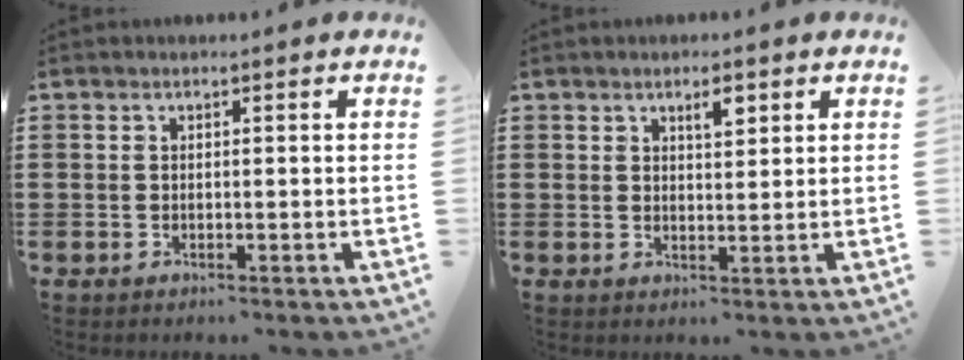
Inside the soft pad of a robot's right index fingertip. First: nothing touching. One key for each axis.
{"total": 2.7, "fx": 1.6, "fy": 0.9, "fz": 2.0, "tx": -0.034, "ty": 0.003, "tz": 0.026}